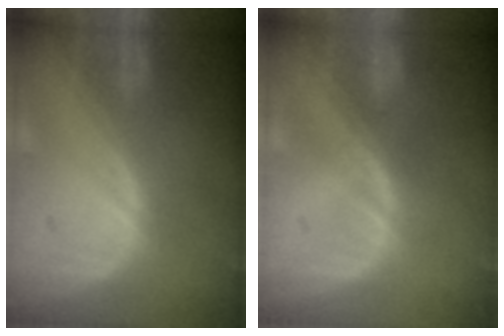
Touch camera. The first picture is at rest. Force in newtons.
{"total": 0.7, "press": 0.5, "slide": 0.4}